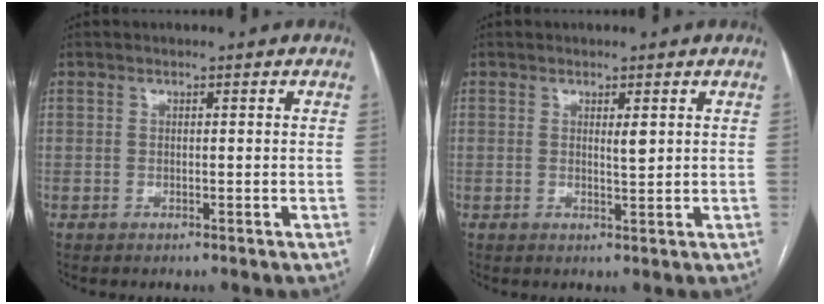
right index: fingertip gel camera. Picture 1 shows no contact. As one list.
[{"total": 1.6, "force": [0.7, 0.2, 1.4], "torque": [-0.027, -0.006, 0.011]}]